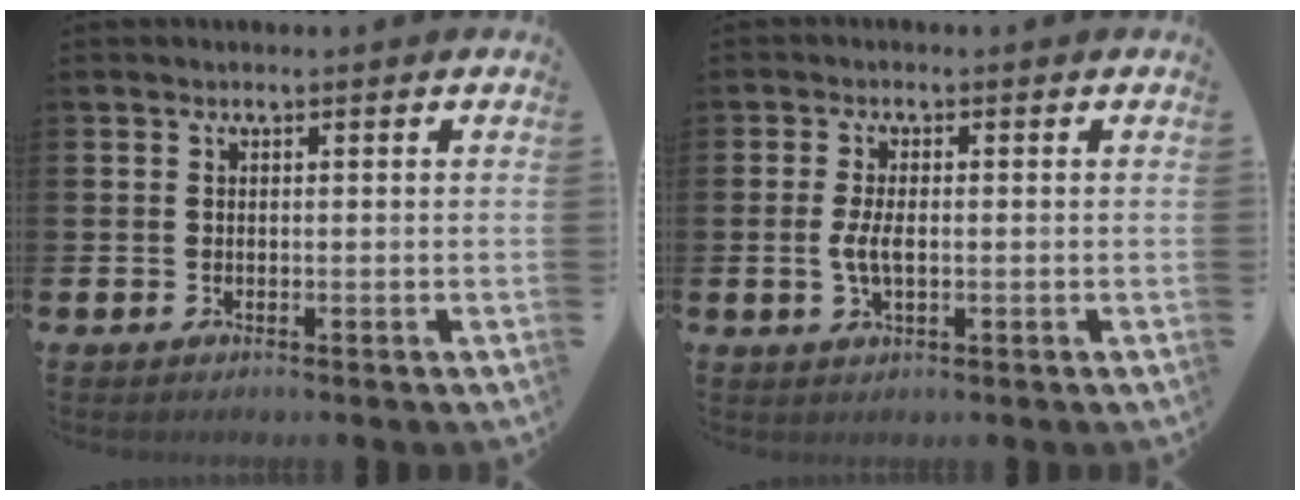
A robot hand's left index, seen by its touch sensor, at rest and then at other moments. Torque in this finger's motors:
{"motor_torque": [0.84, 0.09, 0.15, 0.14]}